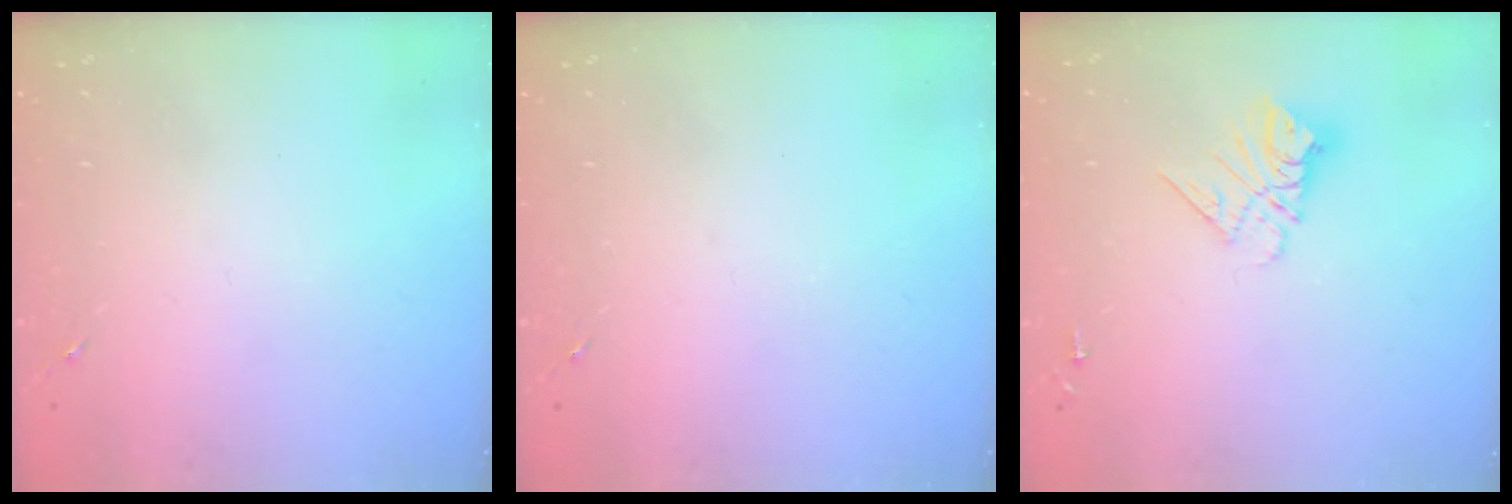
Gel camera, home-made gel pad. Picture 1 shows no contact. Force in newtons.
{"total": 0.0}
{"total": 9.8, "press": 9.7, "slide": 0.8}